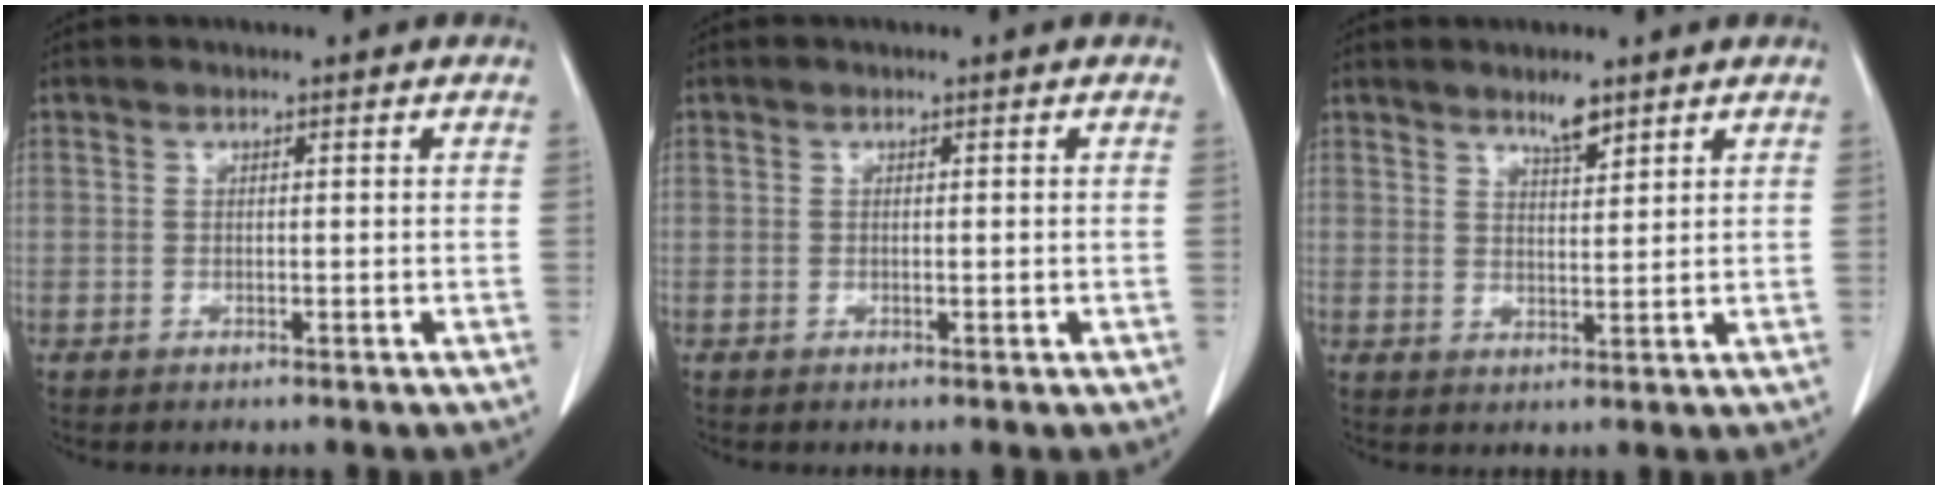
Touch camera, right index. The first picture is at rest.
{"total": 0.5, "force": [0.0, 0.1, 0.5], "torque": [-0.006, -0.001, 0.004]}
{"total": 3.3, "force": [2.6, 0.6, 1.9], "torque": [-0.034, -0.003, 0.046]}